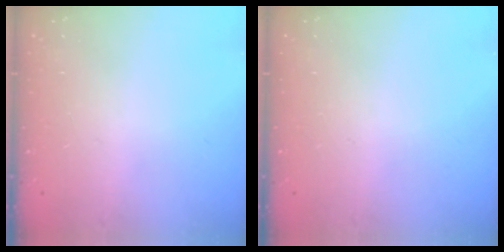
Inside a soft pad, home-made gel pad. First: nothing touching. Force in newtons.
{"total": 0.0}